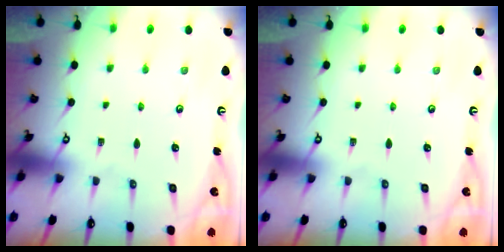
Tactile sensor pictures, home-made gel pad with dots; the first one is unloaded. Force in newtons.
{"total": 0.0}